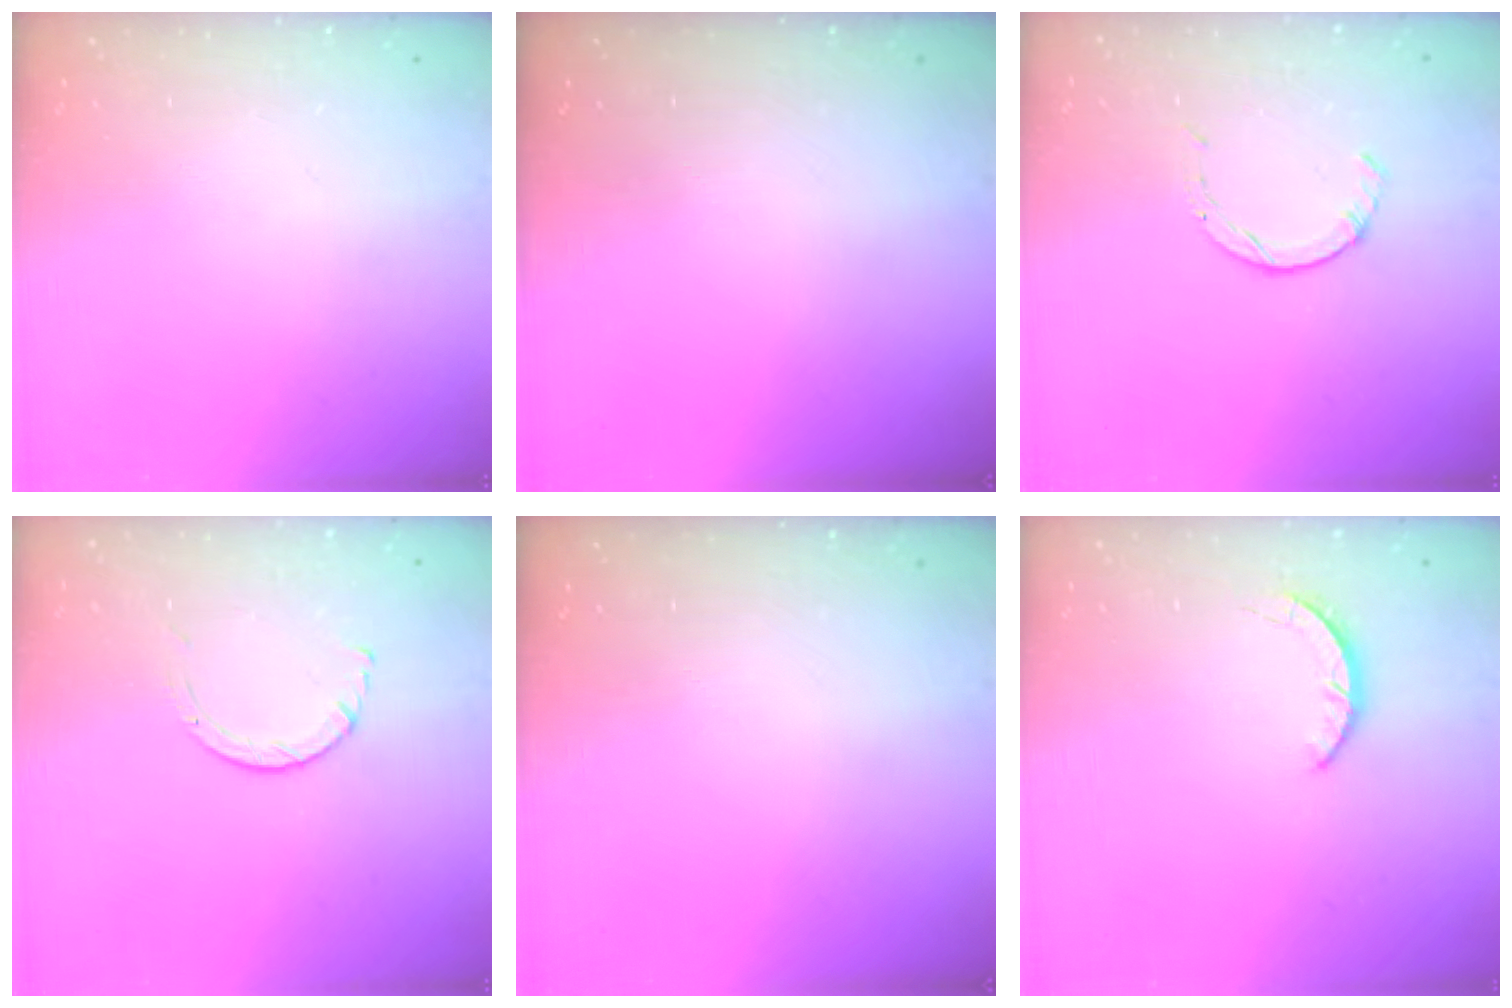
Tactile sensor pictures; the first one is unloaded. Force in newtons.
{"total": 0.0}
{"total": 1.7, "press": 1.7, "slide": 0.2}
{"total": 2.9, "press": 2.9, "slide": 0.2}
{"total": 0.0}
{"total": 2.2, "press": 2.2, "slide": 0.4}